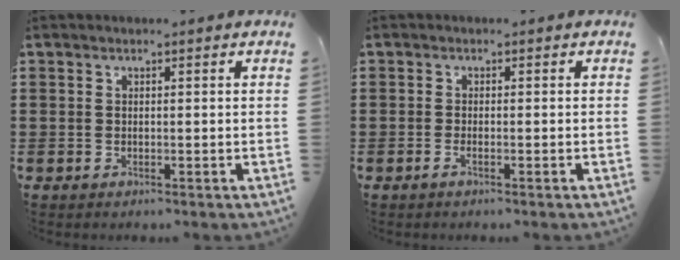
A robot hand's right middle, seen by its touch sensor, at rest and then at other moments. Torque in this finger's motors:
{"motor_torque": [-0.24, -0.15, 0.06, -0.01]}